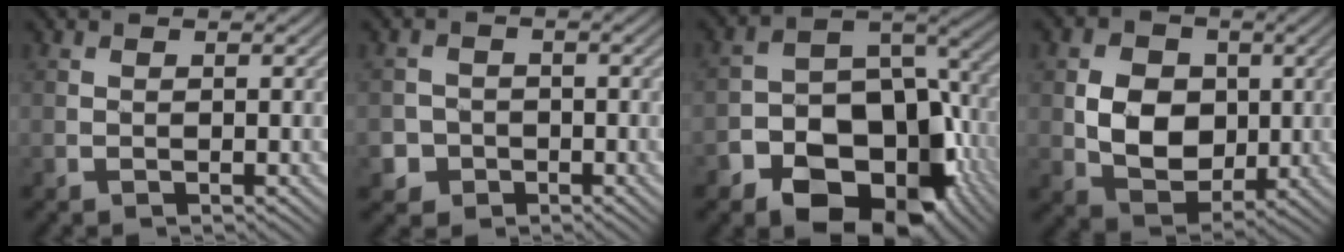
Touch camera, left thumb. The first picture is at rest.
{"total": 3.2, "force": [-1.4, 2.9, 0.5], "torque": [-0.004, 0.000, -0.036]}
{"total": 15.9, "force": [-7.5, 10.6, 9.1], "torque": [-0.135, -0.031, -0.130]}
{"total": 7.8, "force": [0.5, 6.1, 4.8], "torque": [-0.103, -0.002, 0.005]}